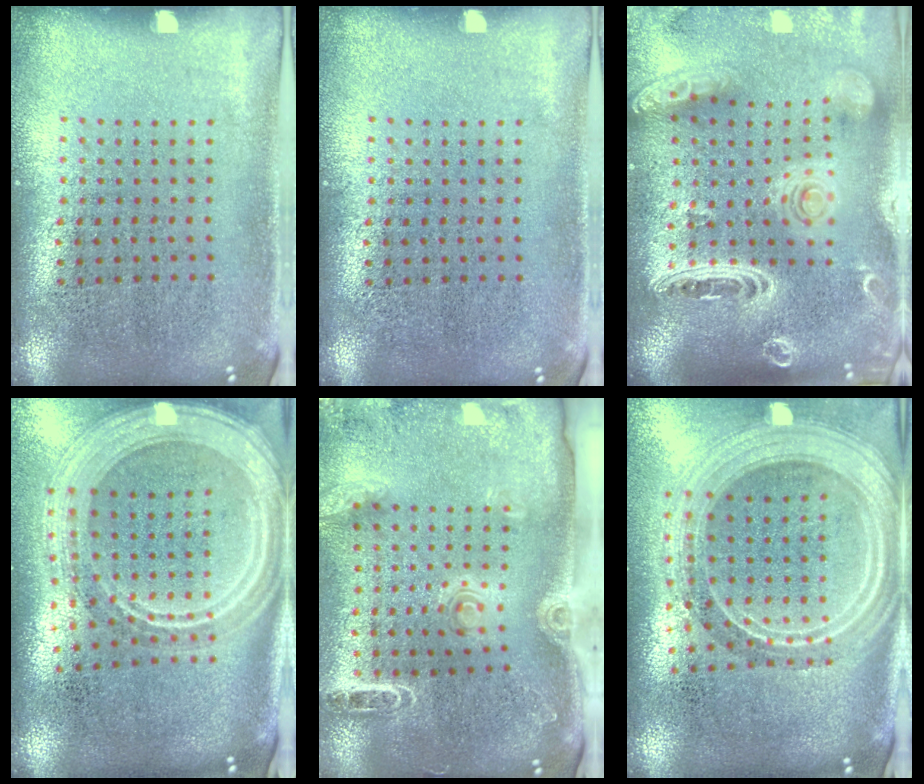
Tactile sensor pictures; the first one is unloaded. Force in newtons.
{"total": 0.0}
{"total": 3.7, "press": 2.9, "slide": 2.2}
{"total": 3.0, "press": 2.5, "slide": 1.7}
{"total": 2.0, "press": 1.8, "slide": 0.7}
{"total": 2.7, "press": 2.3, "slide": 1.4}